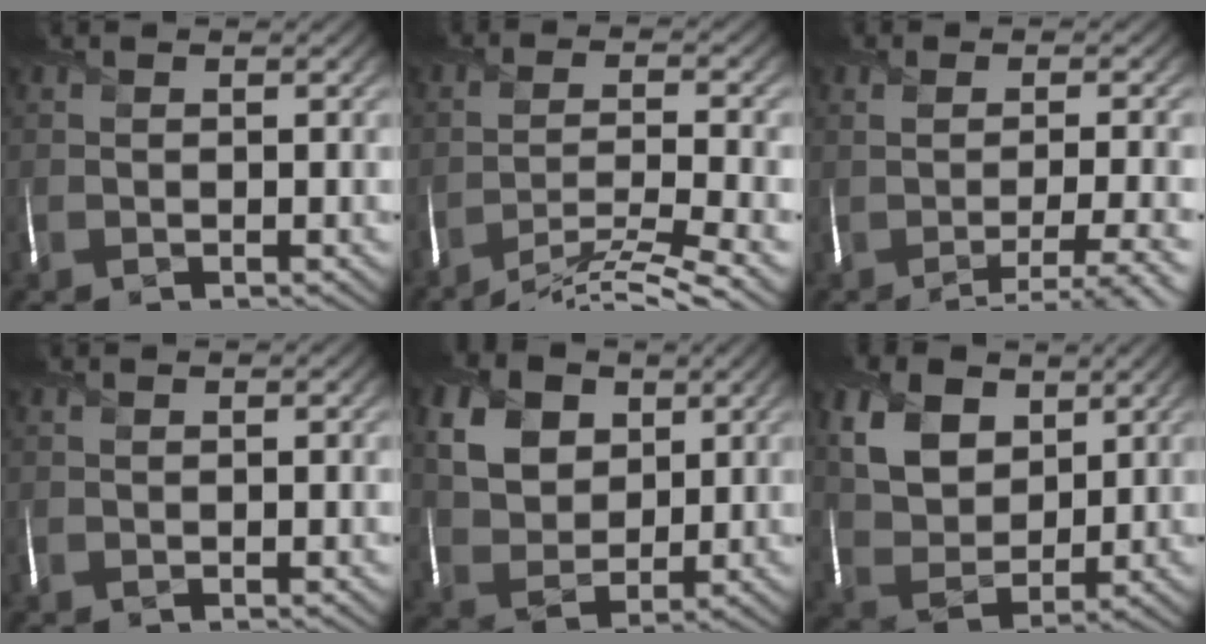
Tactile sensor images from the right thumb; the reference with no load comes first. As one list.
[{"total": 7.9, "force": [-6.1, 0.7, 5.0], "torque": [-0.080, 0.013, -0.105]}, {"total": 5.3, "force": [-2.0, 1.0, 4.8], "torque": [-0.067, -0.001, -0.034]}, {"total": 0.0}, {"total": 10.1, "force": [4.4, 7.1, 5.7], "torque": [-0.171, 0.006, 0.090]}, {"total": 10.0, "force": [4.6, 6.4, 6.1], "torque": [-0.167, 0.008, 0.077]}]